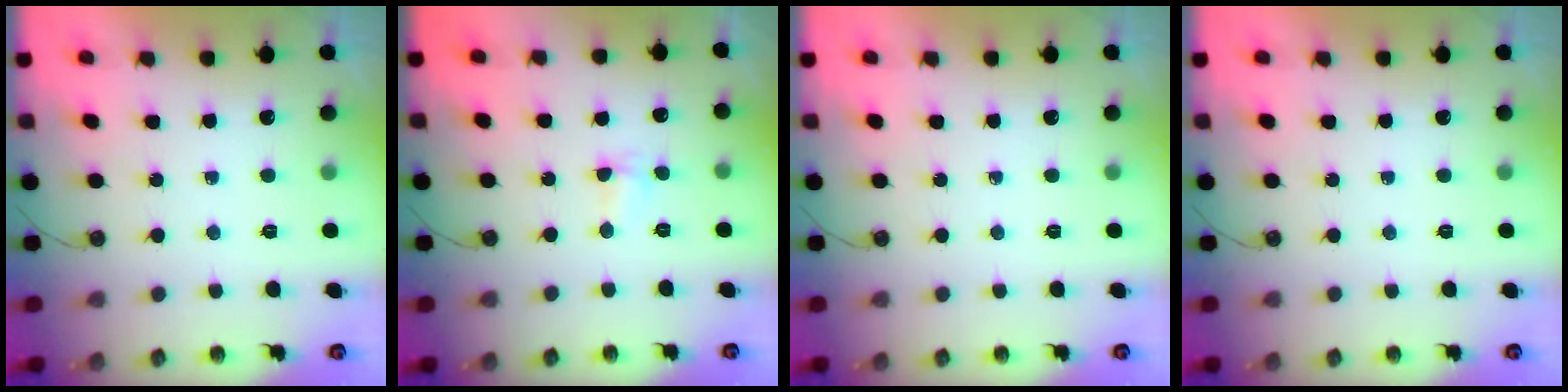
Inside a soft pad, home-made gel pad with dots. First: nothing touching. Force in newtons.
{"total": 4.3, "press": 3.0, "slide": 3.1}
{"total": 0.0}
{"total": 0.0}